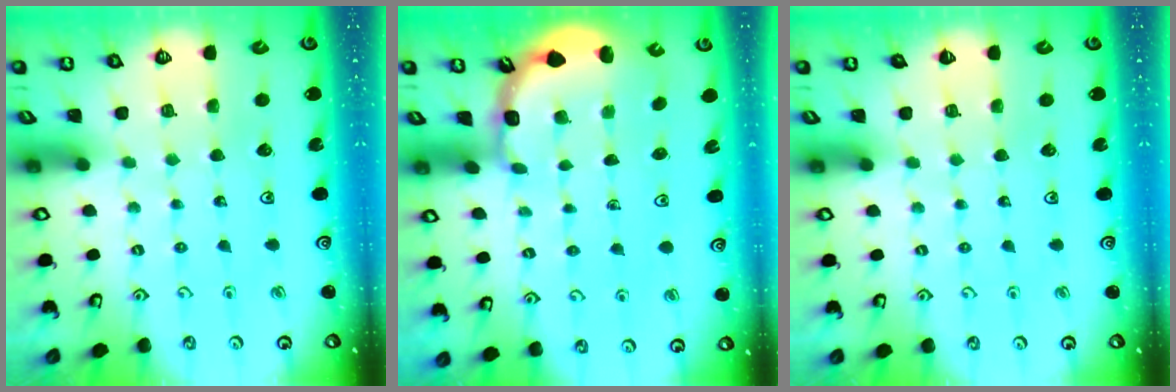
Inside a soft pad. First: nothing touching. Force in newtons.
{"total": 2.1, "press": 1.9, "slide": 0.9}
{"total": 0.0}